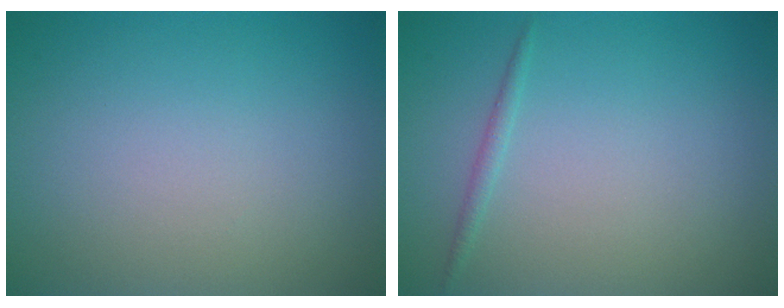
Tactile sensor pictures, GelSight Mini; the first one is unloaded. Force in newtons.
{"total": 0.8, "press": 0.8, "slide": 0.1}